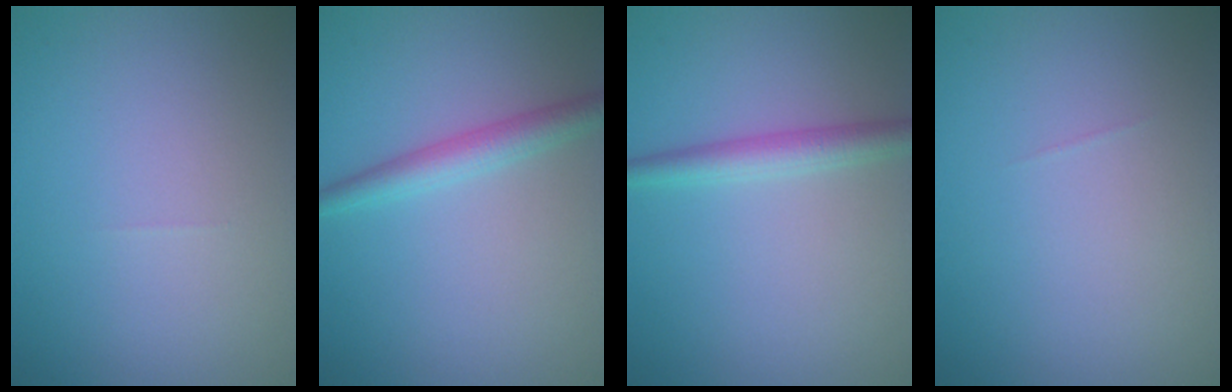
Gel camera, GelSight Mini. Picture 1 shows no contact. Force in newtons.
{"total": 2.6, "press": 2.6, "slide": 0.1}
{"total": 2.5, "press": 2.5, "slide": 0.0}
{"total": 0.0}